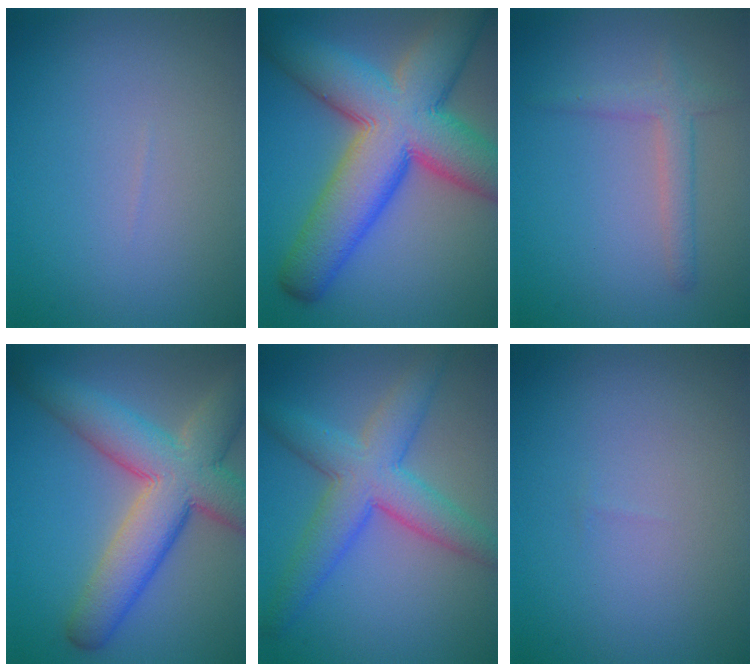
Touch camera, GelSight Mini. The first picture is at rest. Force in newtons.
{"total": 13.6, "press": 13.6, "slide": 0.6}
{"total": 2.1, "press": 2.1, "slide": 0.1}
{"total": 9.6, "press": 9.6, "slide": 0.8}
{"total": 6.3, "press": 6.3, "slide": 0.1}
{"total": 0.0}